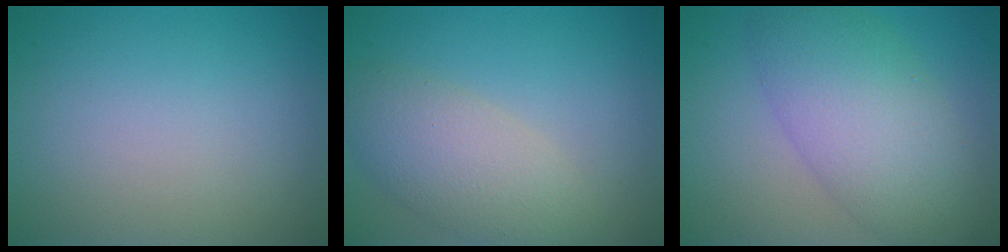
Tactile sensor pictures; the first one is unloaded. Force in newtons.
{"total": 5.0, "press": 5.0, "slide": 0.4}
{"total": 7.6, "press": 7.6, "slide": 0.1}